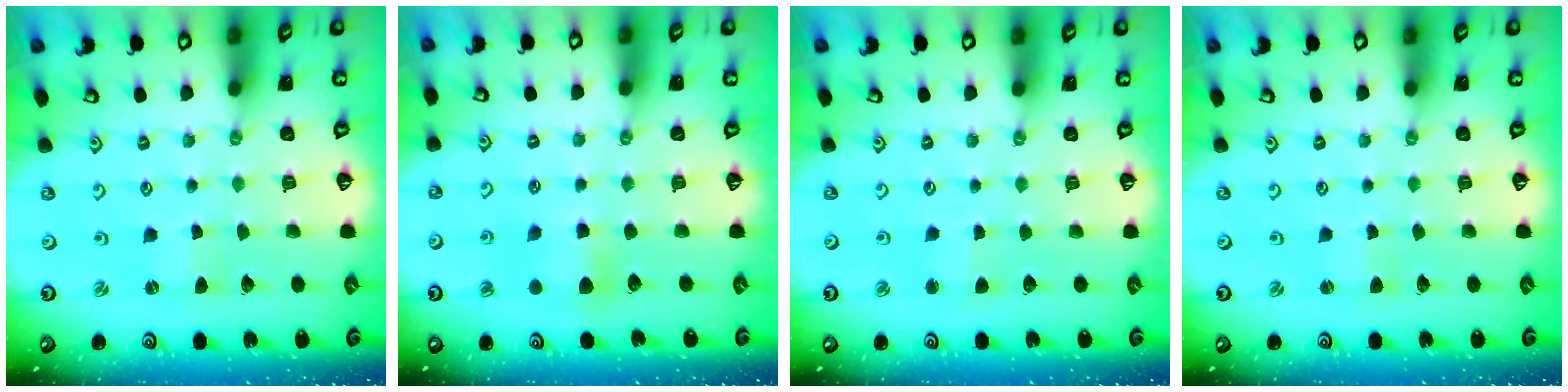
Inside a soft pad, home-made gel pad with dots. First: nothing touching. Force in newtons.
{"total": 6.4, "press": 6.3, "slide": 0.7}
{"total": 2.9, "press": 2.9, "slide": 0.3}
{"total": 2.1, "press": 2.0, "slide": 0.4}